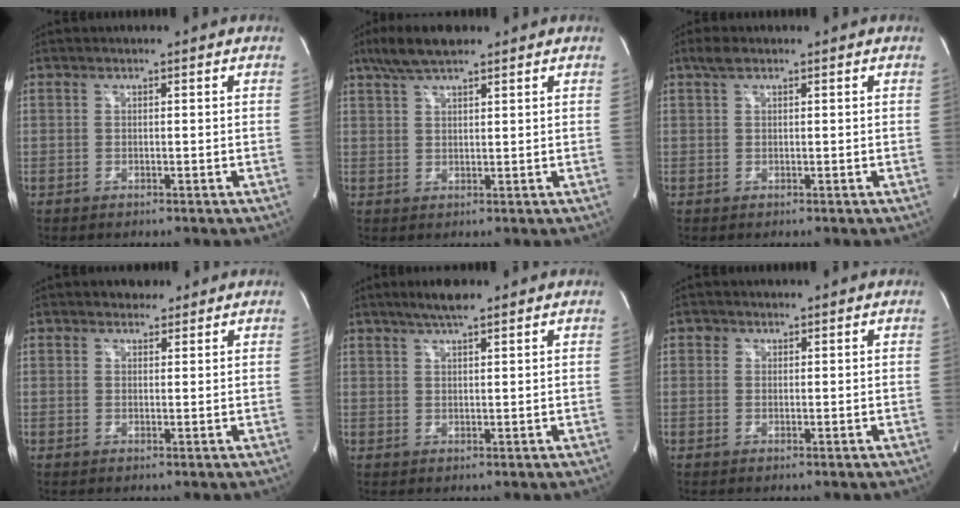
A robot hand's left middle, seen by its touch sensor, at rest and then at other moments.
{"total": 6.0, "force": [4.6, 1.4, 3.7], "torque": [-0.081, 0.021, 0.087]}
{"total": 1.8, "force": [1.2, 0.8, 1.1], "torque": [-0.025, 0.016, 0.024]}
{"total": 2.4, "force": [1.8, 1.4, 0.5], "torque": [-0.009, 0.007, 0.026]}
{"total": 4.2, "force": [3.2, 0.4, 2.6], "torque": [-0.053, 0.010, 0.058]}
{"total": 1.0, "force": [0.5, 0.9, 0.0], "torque": [0.010, 0.001, 0.005]}